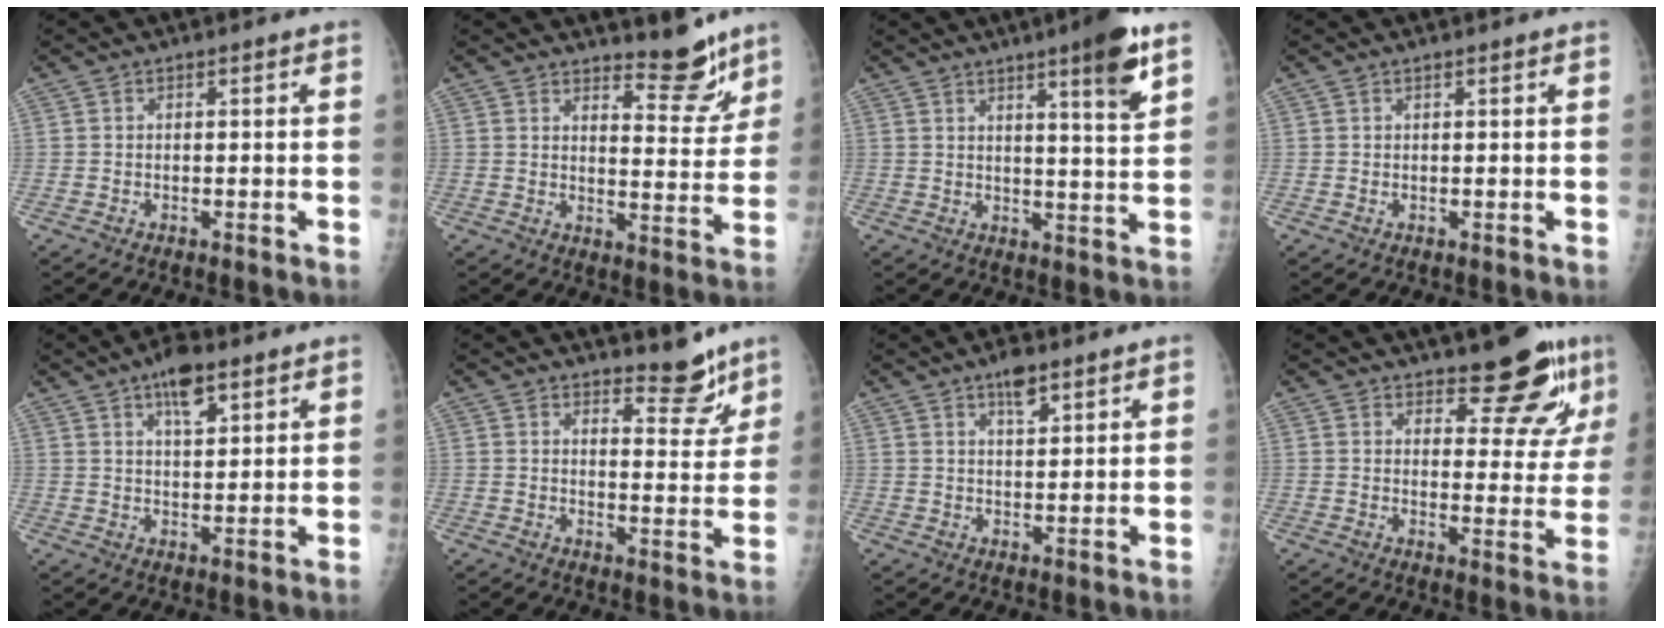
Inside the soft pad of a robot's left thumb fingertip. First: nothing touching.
{"total": 8.1, "force": [6.8, 2.5, 3.6], "torque": [-0.019, -0.060, 0.102]}
{"total": 9.3, "force": [5.4, 0.6, 7.5], "torque": [-0.101, -0.032, 0.074]}
{"total": 0.5, "force": [0.4, 0.1, 0.3], "torque": [-0.006, 0.000, 0.007]}
{"total": 6.9, "force": [4.2, 2.7, 4.9], "torque": [-0.066, -0.017, 0.064]}
{"total": 6.7, "force": [5.7, 2.2, 2.8], "torque": [-0.011, -0.050, 0.084]}
{"total": 4.4, "force": [3.0, 1.5, 2.8], "torque": [-0.038, -0.015, 0.049]}
{"total": 11.5, "force": [8.4, 3.8, 6.8], "torque": [-0.050, -0.063, 0.112]}